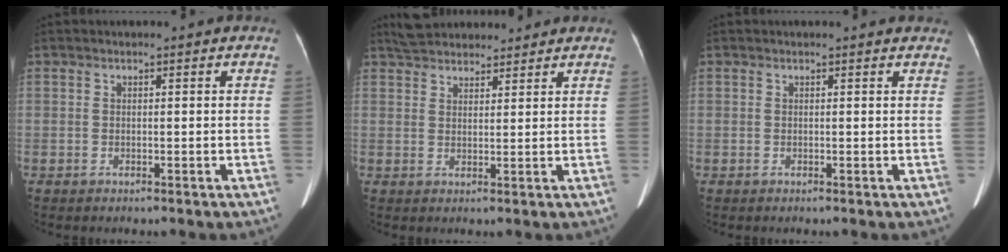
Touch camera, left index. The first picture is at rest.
{"total": 8.6, "force": [7.9, 2.4, 2.6], "torque": [-0.041, 0.033, 0.129]}
{"total": 3.2, "force": [3.1, 0.7, 0.6], "torque": [-0.009, 0.005, 0.019]}